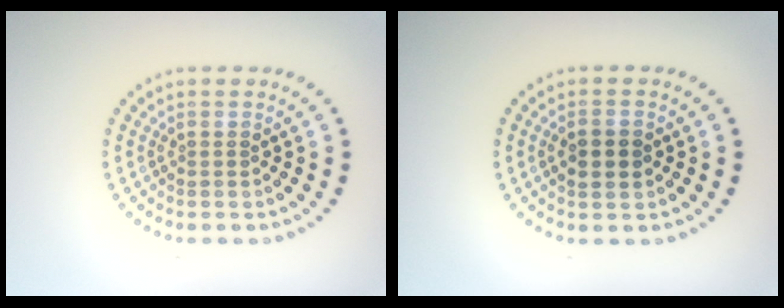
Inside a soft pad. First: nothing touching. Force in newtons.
{"total": 2.4, "press": 2.4, "slide": 0.1}